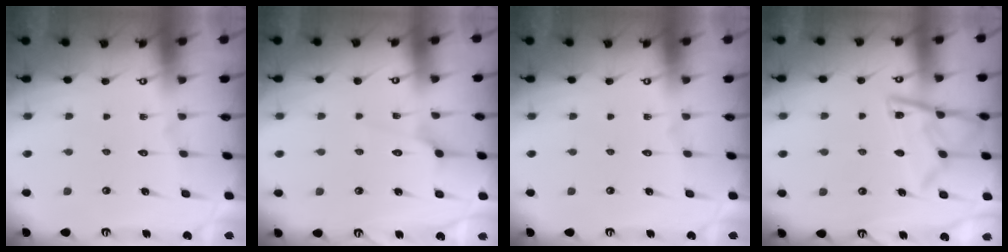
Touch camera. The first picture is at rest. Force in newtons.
{"total": 2.8, "press": 2.7, "slide": 0.6}
{"total": 0.0}
{"total": 13.4, "press": 13.4, "slide": 1.3}